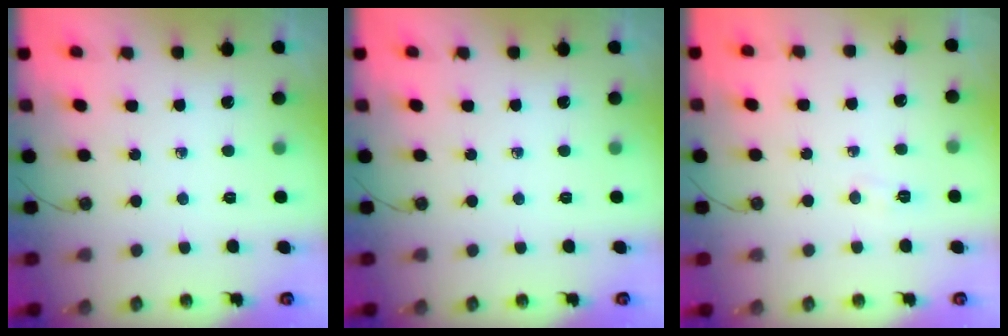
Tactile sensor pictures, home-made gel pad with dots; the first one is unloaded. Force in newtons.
{"total": 0.0}
{"total": 4.1, "press": 4.0, "slide": 0.8}